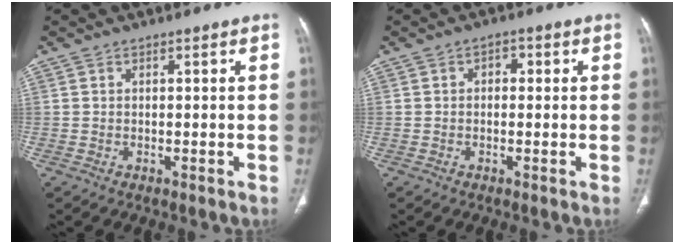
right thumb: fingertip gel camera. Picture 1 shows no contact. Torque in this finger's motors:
{"motor_torque": [-0.30, 0.13, -0.19, -0.02, 0.06]}